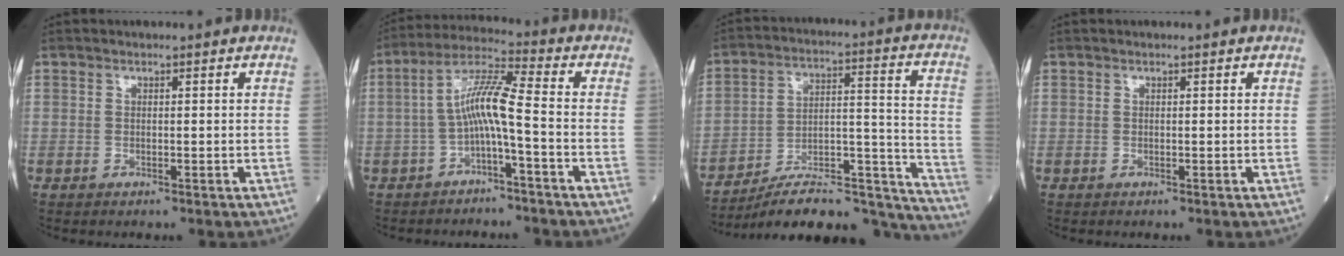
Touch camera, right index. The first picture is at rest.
{"total": 7.4, "force": [-1.9, 0.0, 7.1], "torque": [-0.135, 0.027, -0.037]}
{"total": 21.7, "force": [-20.5, 3.0, 6.8], "torque": [-0.052, 0.054, -0.305]}
{"total": 0.0}